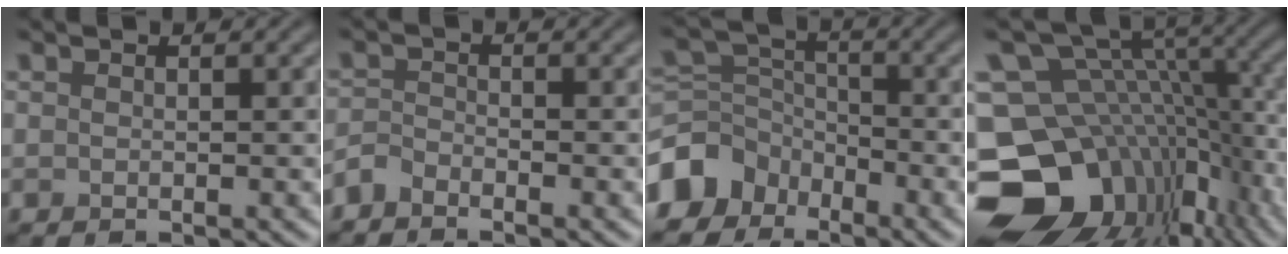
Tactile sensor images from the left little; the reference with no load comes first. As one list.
[{"total": 1.8, "force": [-1.7, 0.5, 0.4], "torque": [-0.009, 0.000, -0.042]}, {"total": 6.5, "force": [-4.3, 4.4, 1.9], "torque": [-0.033, 0.003, -0.099]}, {"total": 17.0, "force": [-6.3, 12.6, 9.5], "torque": [-0.170, 0.019, -0.074]}]